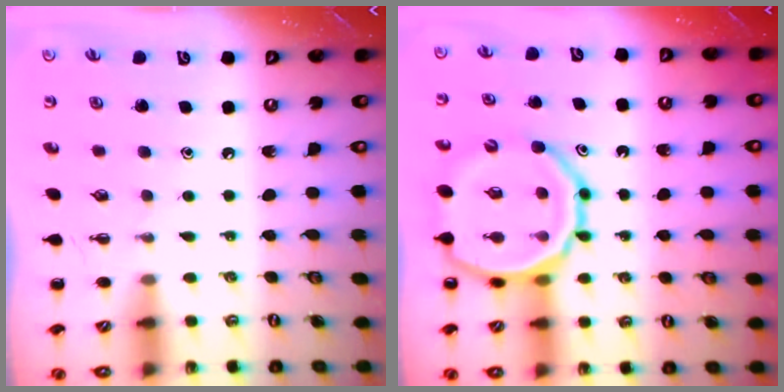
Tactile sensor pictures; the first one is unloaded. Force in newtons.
{"total": 17.7, "press": 17.4, "slide": 3.3}